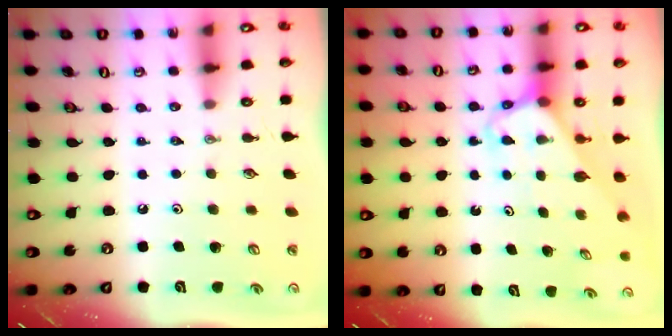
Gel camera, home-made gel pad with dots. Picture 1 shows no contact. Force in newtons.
{"total": 3.4, "press": 3.4, "slide": 0.2}